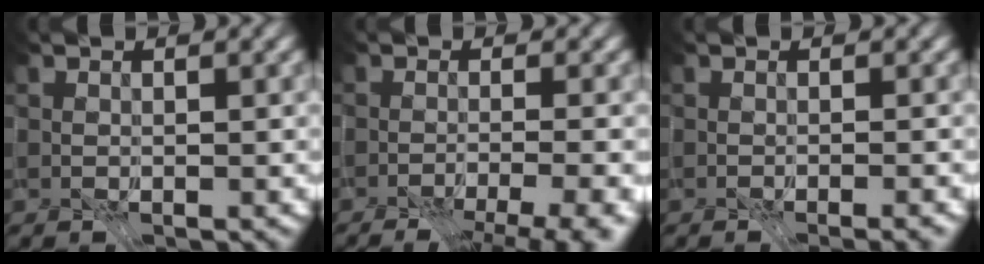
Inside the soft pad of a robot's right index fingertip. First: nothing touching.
{"total": 10.1, "force": [-7.6, 2.3, 6.2], "torque": [-0.069, -0.018, -0.072]}
{"total": 1.9, "force": [-1.7, -0.7, 0.2], "torque": [0.020, -0.007, -0.034]}